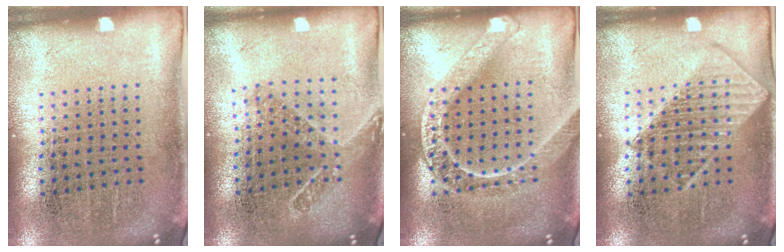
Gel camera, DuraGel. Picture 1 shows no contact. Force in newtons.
{"total": 1.6, "press": 1.2, "slide": 1.0}
{"total": 3.0, "press": 2.9, "slide": 0.4}
{"total": 1.2, "press": 1.2, "slide": 0.1}